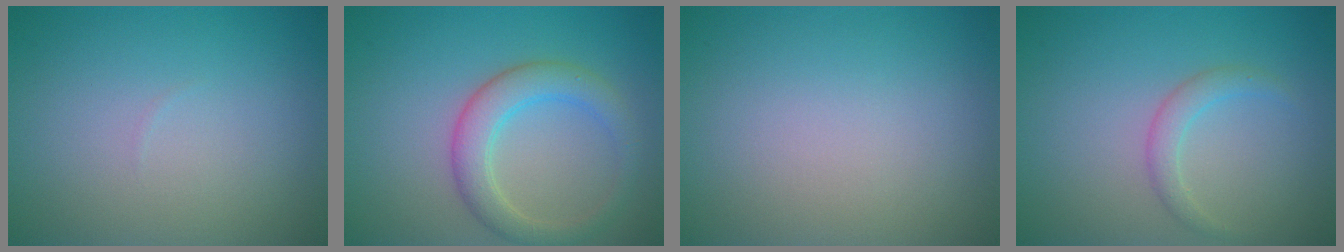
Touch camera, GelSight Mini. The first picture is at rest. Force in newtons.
{"total": 3.8, "press": 3.8, "slide": 0.2}
{"total": 0.0}
{"total": 1.6, "press": 1.6, "slide": 0.1}